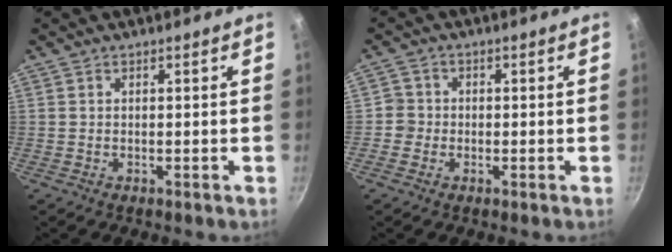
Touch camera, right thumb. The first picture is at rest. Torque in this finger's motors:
{"motor_torque": [-0.10, 0.20, 0.46, 0.05, -0.04]}